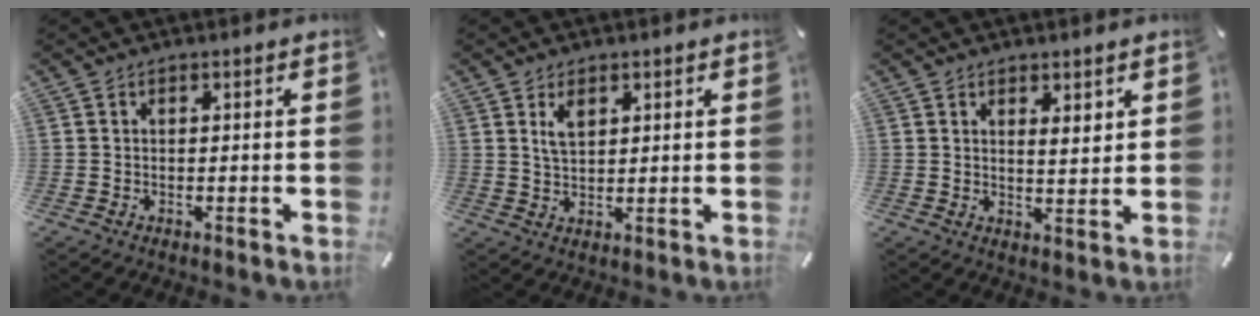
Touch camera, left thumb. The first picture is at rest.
{"total": 4.0, "force": [1.9, 2.5, 2.5], "torque": [-0.049, -0.001, 0.034]}
{"total": 3.6, "force": [2.6, 1.5, 2.0], "torque": [-0.020, -0.019, 0.041]}